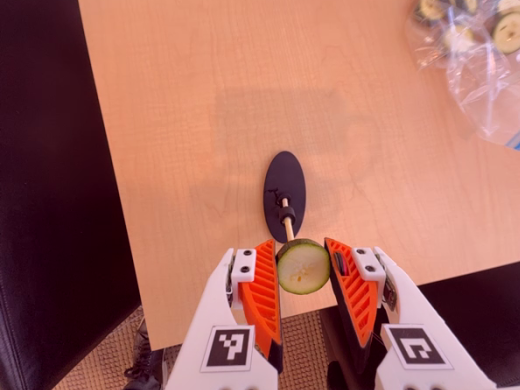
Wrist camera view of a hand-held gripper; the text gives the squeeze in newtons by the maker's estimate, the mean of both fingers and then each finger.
{"total": 8.3, "left": 8.4, "right": 8.1}